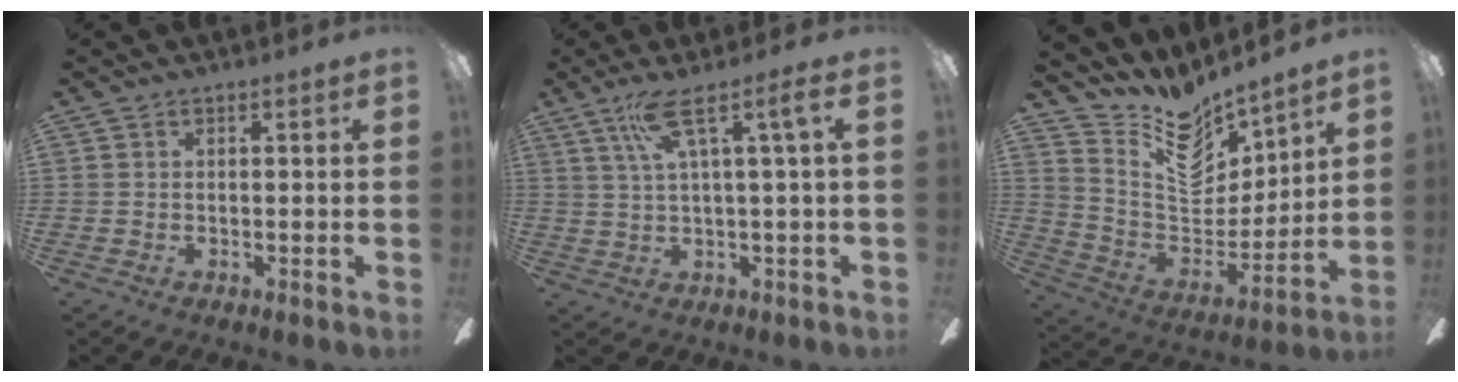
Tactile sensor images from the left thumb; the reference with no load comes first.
{"total": 8.9, "force": [3.7, 1.5, 8.0], "torque": [-0.154, 0.002, 0.060]}
{"total": 14.4, "force": [11.3, 7.0, 5.4], "torque": [-0.099, -0.092, 0.205]}